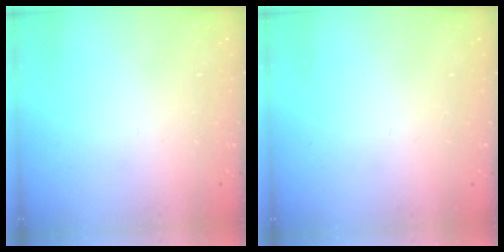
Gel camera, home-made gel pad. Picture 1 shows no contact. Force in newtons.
{"total": 0.0}